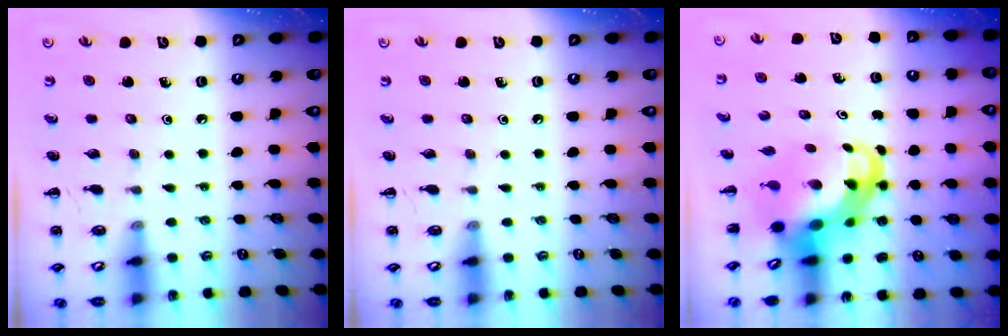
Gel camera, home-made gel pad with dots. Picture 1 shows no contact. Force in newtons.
{"total": 0.0}
{"total": 6.4, "press": 6.1, "slide": 1.8}